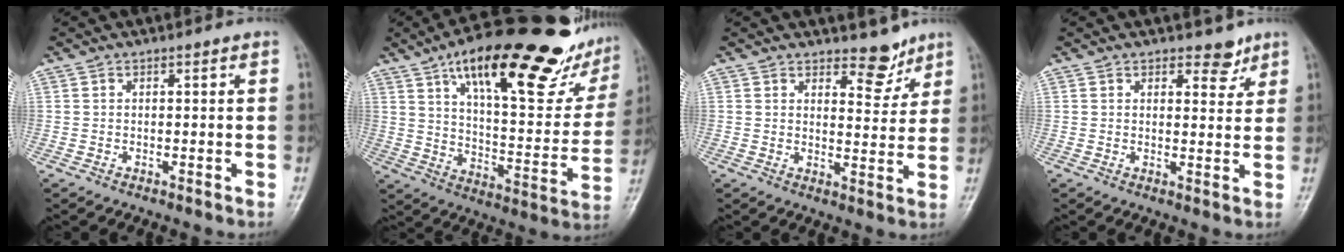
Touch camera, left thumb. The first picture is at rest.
{"total": 31.3, "force": [19.0, 10.4, 22.6], "torque": [-0.291, -0.040, 0.288]}
{"total": 5.2, "force": [4.2, 2.4, 1.8], "torque": [0.003, -0.035, 0.063]}
{"total": 3.7, "force": [2.7, 2.0, 1.5], "torque": [0.004, -0.017, 0.037]}